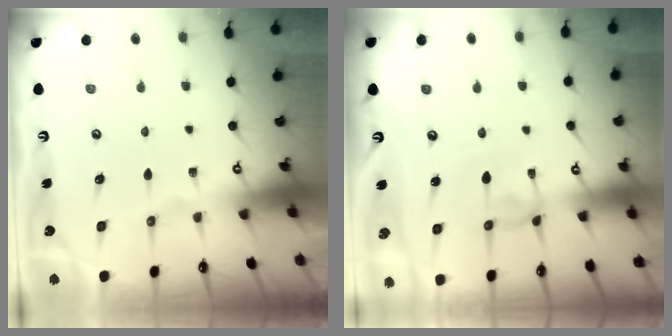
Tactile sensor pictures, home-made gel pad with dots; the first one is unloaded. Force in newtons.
{"total": 1.5, "press": 1.5, "slide": 0.2}